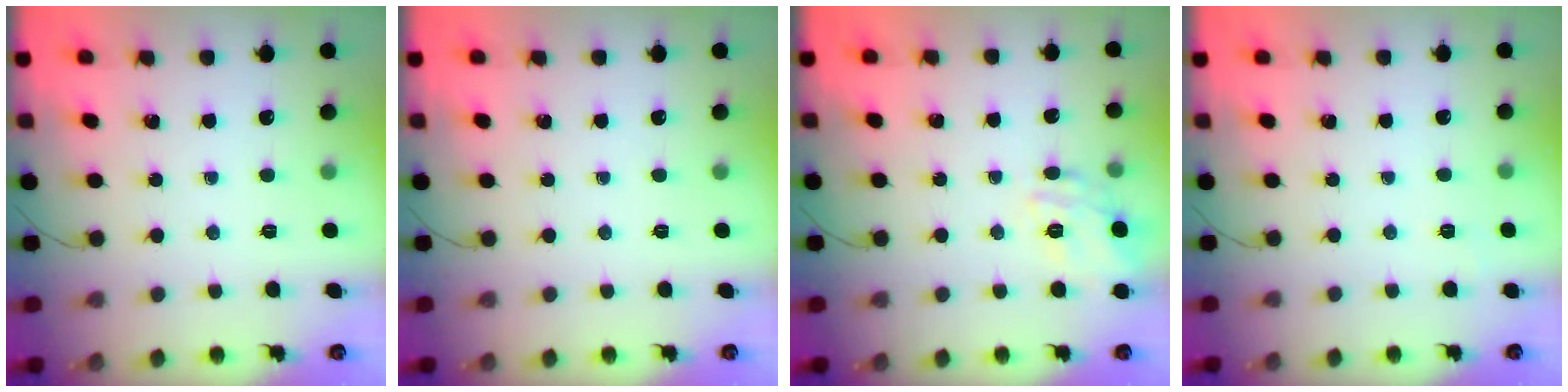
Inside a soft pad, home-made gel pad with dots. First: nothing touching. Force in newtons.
{"total": 0.0}
{"total": 12.4, "press": 12.4, "slide": 0.9}
{"total": 5.9, "press": 5.8, "slide": 1.4}